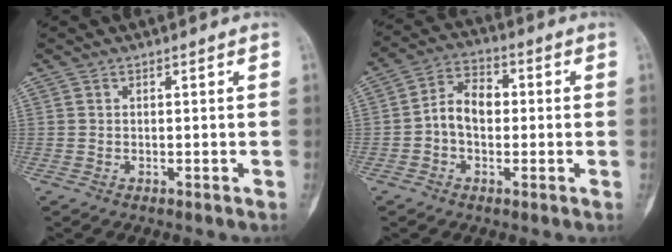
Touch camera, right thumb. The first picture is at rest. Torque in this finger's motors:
{"motor_torque": [0.05, 0.05, 0.03, 0.00, 0.02]}